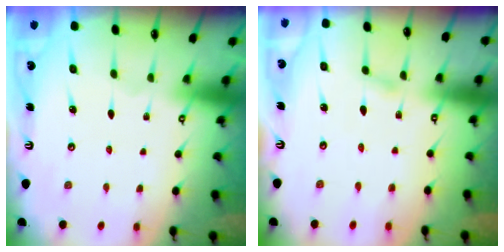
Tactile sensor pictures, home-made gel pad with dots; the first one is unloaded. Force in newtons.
{"total": 1.9, "press": 1.9, "slide": 0.2}